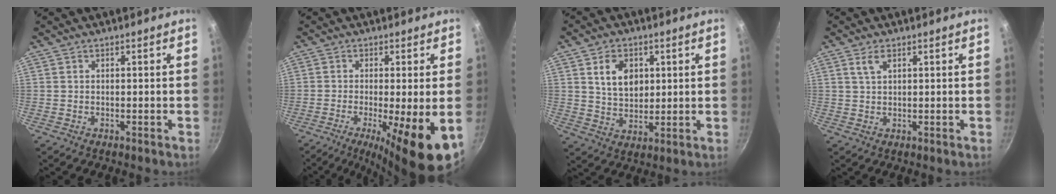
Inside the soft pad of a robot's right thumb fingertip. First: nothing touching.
{"total": 12.2, "force": [-3.8, 2.0, 11.4], "torque": [-0.189, -0.015, -0.055]}
{"total": 8.0, "force": [2.4, 5.8, 5.0], "torque": [-0.061, -0.013, 0.047]}
{"total": 2.5, "force": [1.3, 1.2, 1.8], "torque": [-0.030, -0.003, 0.026]}